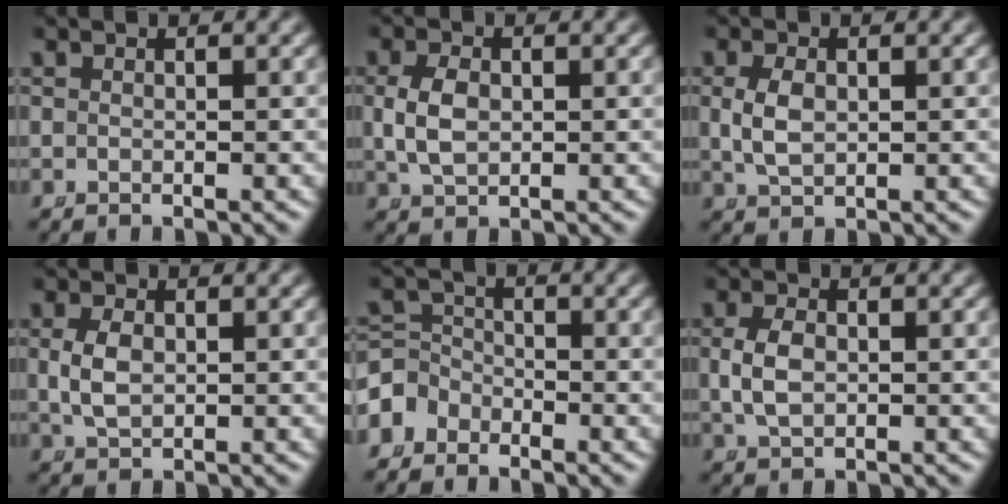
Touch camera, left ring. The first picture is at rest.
{"total": 3.2, "force": [0.0, 2.2, 2.3], "torque": [-0.060, -0.009, 0.012]}
{"total": 2.7, "force": [0.1, 1.8, 2.0], "torque": [-0.055, -0.011, 0.015]}
{"total": 2.7, "force": [0.1, 1.8, 2.0], "torque": [-0.054, -0.010, 0.014]}
{"total": 5.0, "force": [-2.1, 4.3, 1.4], "torque": [-0.038, -0.021, -0.032]}
{"total": 2.8, "force": [-0.1, 1.9, 2.1], "torque": [-0.055, -0.008, 0.009]}